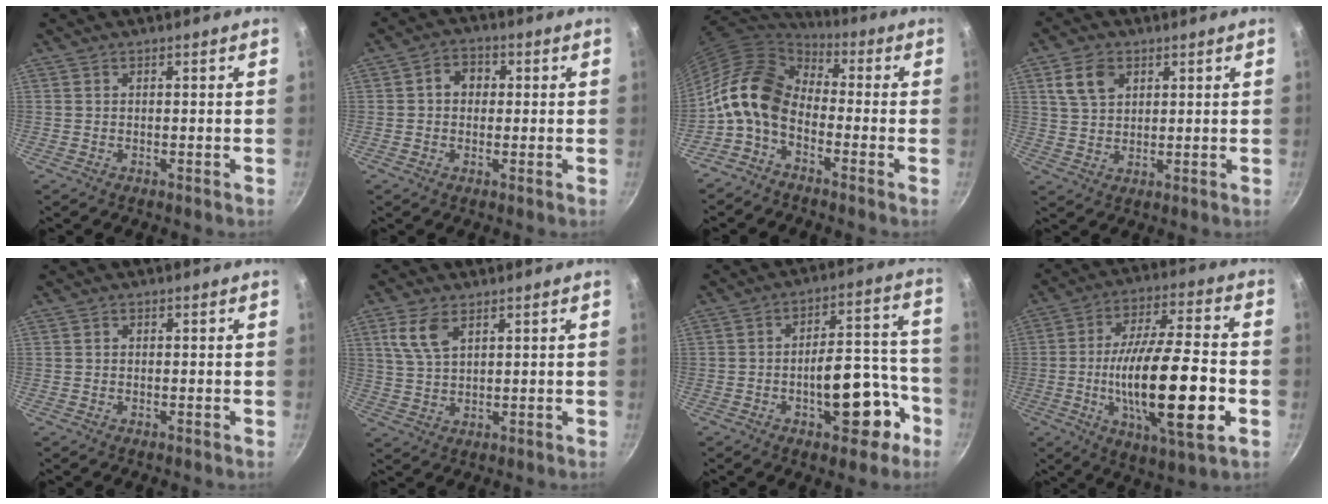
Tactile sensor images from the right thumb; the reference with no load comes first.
{"total": 5.0, "force": [0.7, 4.1, 2.8], "torque": [-0.018, 0.011, 0.003]}
{"total": 12.8, "force": [-2.6, 8.6, 9.0], "torque": [-0.150, 0.044, -0.074]}
{"total": 6.9, "force": [2.9, 4.8, 4.0], "torque": [-0.060, -0.003, 0.056]}
{"total": 0.6, "force": [0.1, 0.6, 0.3], "torque": [-0.002, 0.005, 0.001]}
{"total": 6.6, "force": [3.2, 3.4, 4.6], "torque": [-0.089, -0.009, 0.066]}
{"total": 14.6, "force": [-6.0, 7.1, 11.3], "torque": [-0.109, 0.066, -0.076]}
{"total": 22.8, "force": [-4.6, 6.6, 21.3], "torque": [-0.359, 0.017, -0.077]}